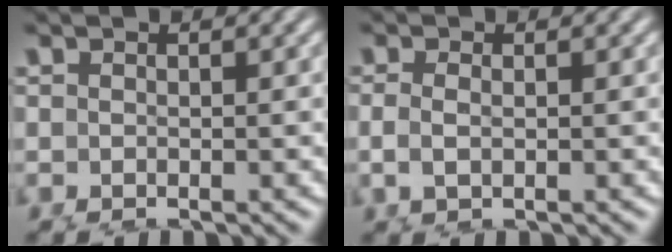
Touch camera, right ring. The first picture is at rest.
{"total": 1.4, "force": [0.0, 0.6, 1.3], "torque": [-0.045, -0.014, 0.011]}